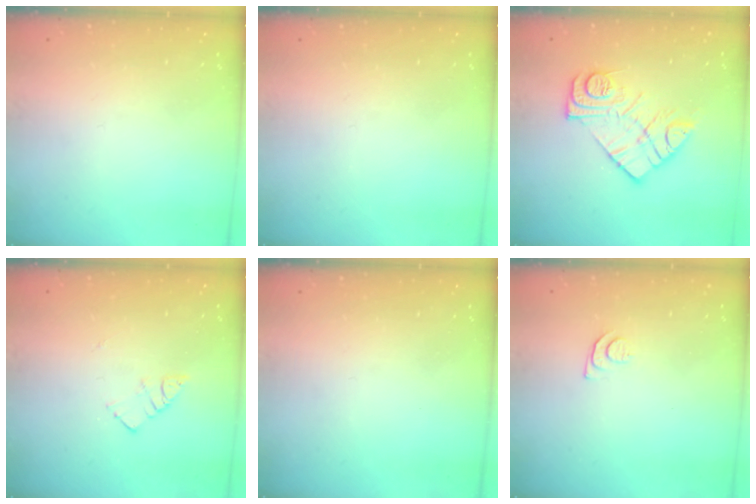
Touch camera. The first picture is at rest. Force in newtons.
{"total": 0.0}
{"total": 13.2, "press": 13.2, "slide": 0.9}
{"total": 4.6, "press": 4.6, "slide": 0.2}
{"total": 0.0}
{"total": 5.4, "press": 5.4, "slide": 0.7}